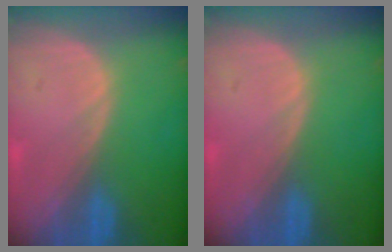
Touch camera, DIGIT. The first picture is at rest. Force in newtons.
{"total": 0.0}